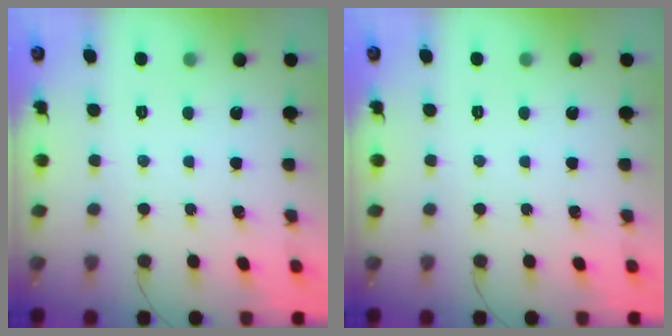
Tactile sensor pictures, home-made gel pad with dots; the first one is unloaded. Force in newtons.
{"total": 0.0}